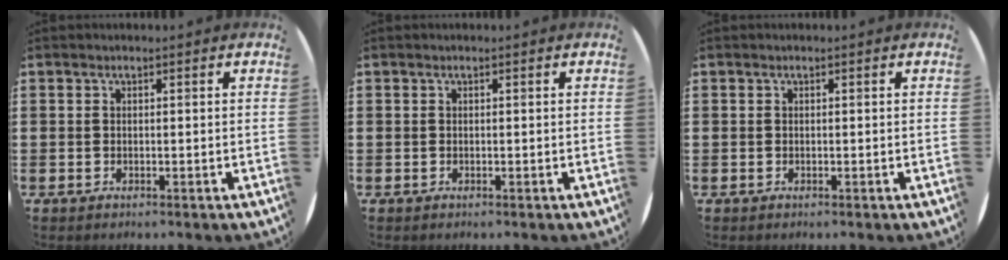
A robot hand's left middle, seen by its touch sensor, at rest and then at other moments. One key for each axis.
{"total": 0.0}
{"total": 0.0}